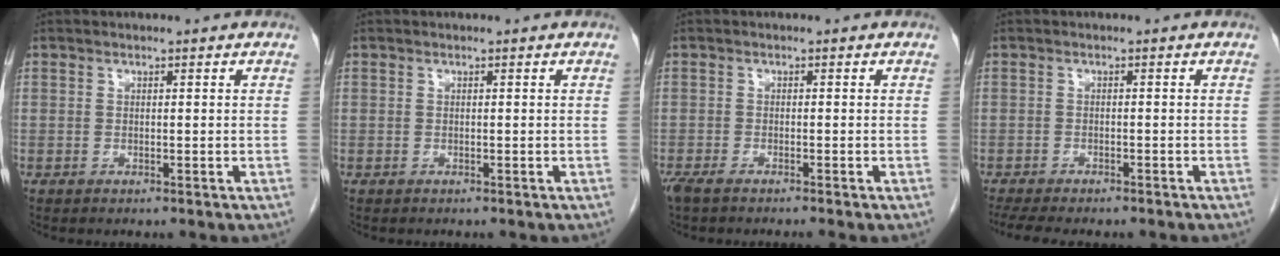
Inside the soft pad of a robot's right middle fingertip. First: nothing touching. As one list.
[{"total": 0.0}, {"total": 3.7, "force": [-3.1, 0.2, 2.1], "torque": [-0.033, -0.008, -0.052]}, {"total": 9.7, "force": [-8.2, 2.3, 4.7], "torque": [-0.069, -0.004, -0.113]}]